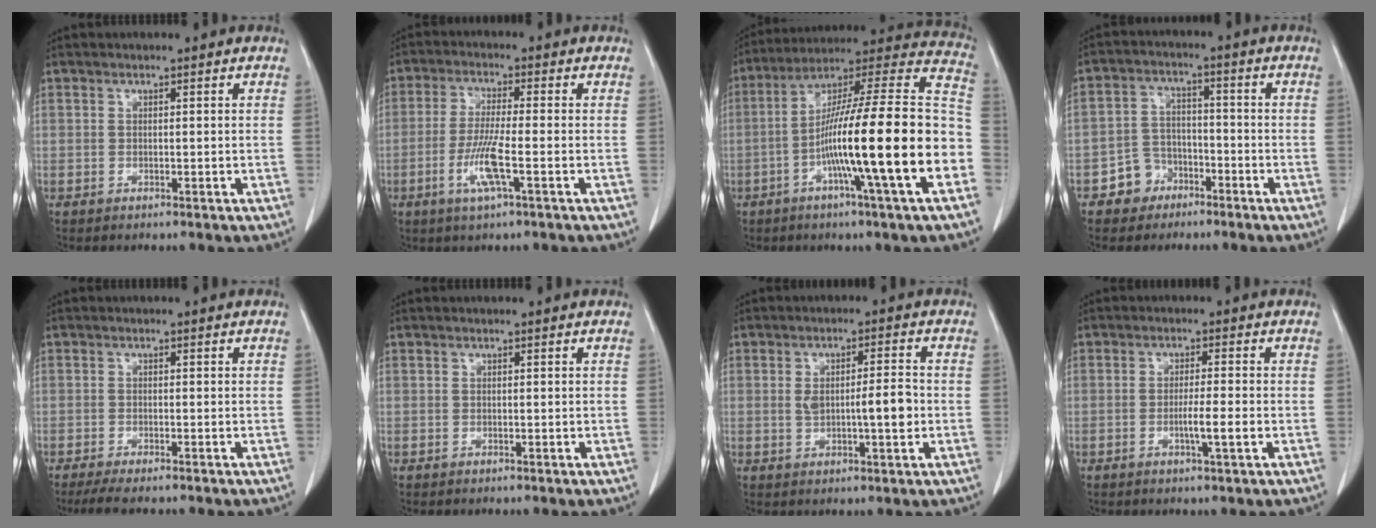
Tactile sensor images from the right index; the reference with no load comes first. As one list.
[{"total": 6.8, "force": [-2.4, 0.2, 6.4], "torque": [-0.130, -0.011, -0.047]}, {"total": 24.5, "force": [-6.4, 0.0, 23.6], "torque": [-0.318, 0.003, -0.117]}, {"total": 5.6, "force": [-3.4, 4.5, 0.6], "torque": [-0.005, 0.014, -0.054]}, {"total": 5.3, "force": [-4.4, 0.7, 2.9], "torque": [-0.041, -0.011, -0.066]}, {"total": 0.0}, {"total": 6.1, "force": [-0.4, 1.3, 6.0], "torque": [-0.102, 0.007, -0.001]}, {"total": 3.7, "force": [-1.1, -0.2, 3.6], "torque": [-0.059, -0.004, -0.017]}]